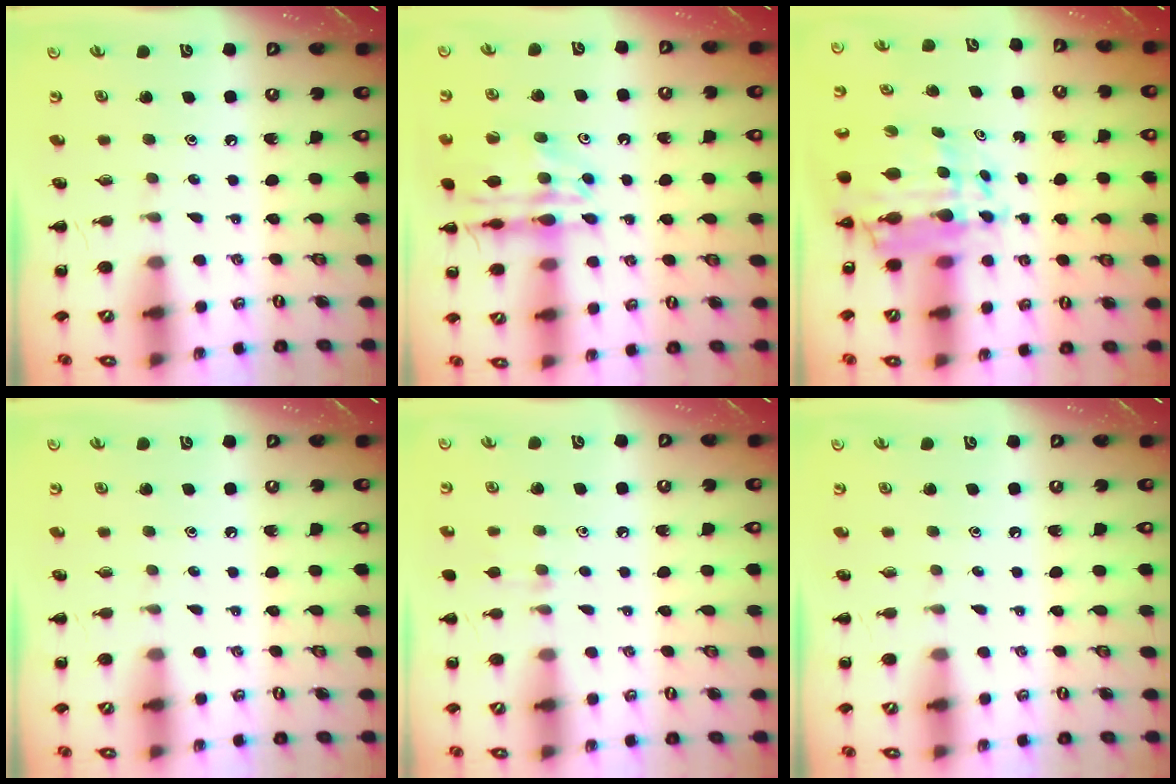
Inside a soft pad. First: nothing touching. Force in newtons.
{"total": 15.2, "press": 15.1, "slide": 2.0}
{"total": 10.9, "press": 10.4, "slide": 3.4}
{"total": 0.0}
{"total": 6.5, "press": 6.0, "slide": 2.3}
{"total": 0.0}